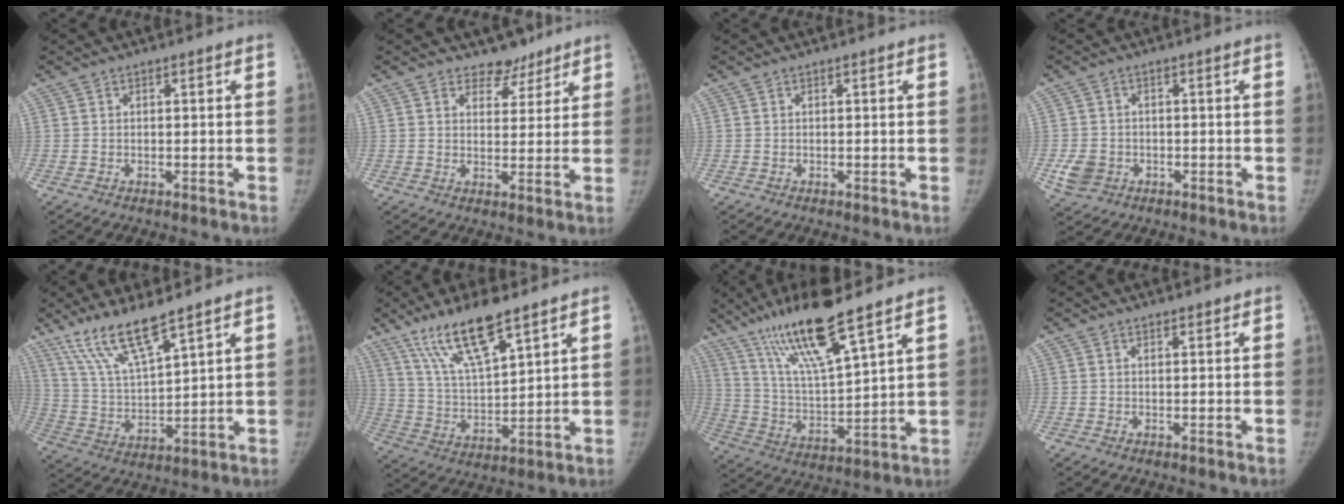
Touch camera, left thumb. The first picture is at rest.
{"total": 5.1, "force": [4.1, 3.1, 0.5], "torque": [0.023, -0.028, 0.062]}
{"total": 0.0}
{"total": 4.5, "force": [-1.3, 3.8, 2.1], "torque": [-0.038, 0.002, -0.018]}
{"total": 12.4, "force": [9.2, 2.2, 8.1], "torque": [-0.152, -0.047, 0.193]}
{"total": 14.7, "force": [10.0, 3.7, 10.2], "torque": [-0.181, -0.047, 0.200]}
{"total": 17.4, "force": [12.0, 2.4, 12.4], "torque": [-0.218, -0.058, 0.233]}
{"total": 1.1, "force": [1.0, 0.4, 0.4], "torque": [-0.006, -0.006, 0.015]}